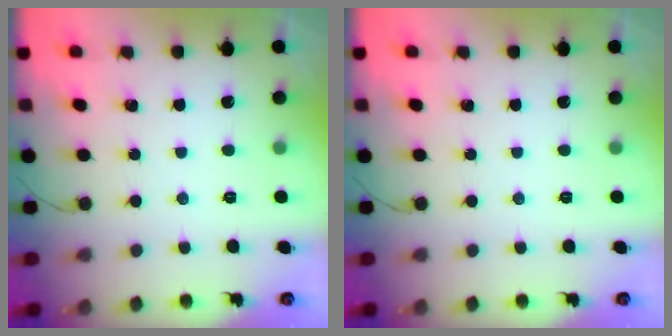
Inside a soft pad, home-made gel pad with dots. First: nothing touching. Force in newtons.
{"total": 0.0}